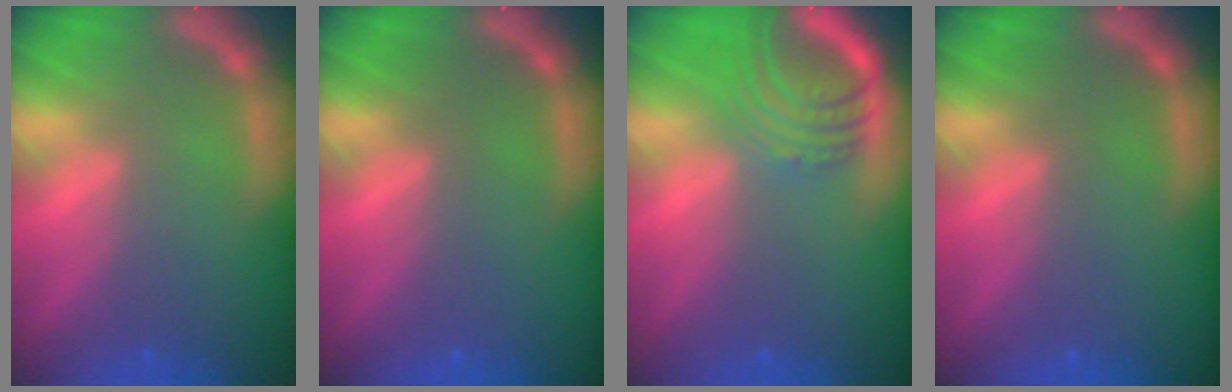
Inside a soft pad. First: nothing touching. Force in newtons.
{"total": 0.0}
{"total": 6.5}
{"total": 0.0}